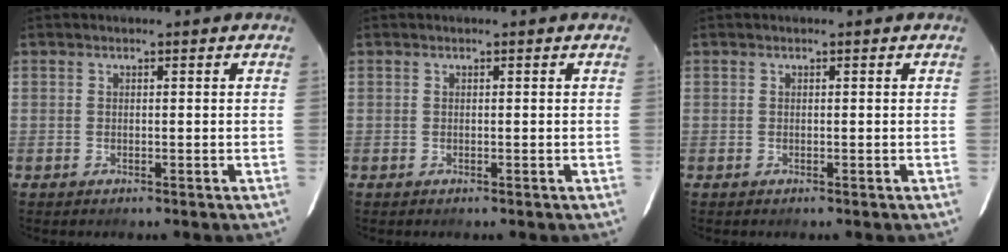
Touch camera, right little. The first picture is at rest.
{"total": 0.0}
{"total": 0.0}